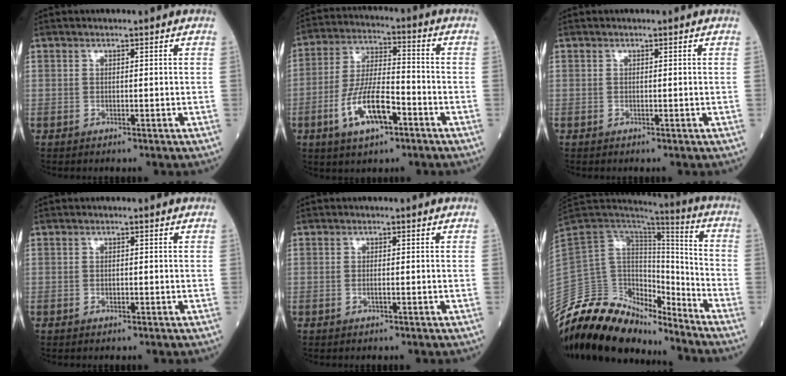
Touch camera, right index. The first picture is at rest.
{"total": 10.9, "force": [-4.7, 3.4, 9.2], "torque": [-0.185, 0.001, -0.087]}
{"total": 0.0}
{"total": 0.6, "force": [-0.3, 0.3, 0.4], "torque": [-0.007, 0.000, -0.005]}
{"total": 0.8, "force": [-0.3, 0.1, 0.7], "torque": [-0.014, 0.000, -0.006]}
{"total": 19.8, "force": [-17.5, 6.9, 6.2], "torque": [-0.120, 0.053, -0.299]}